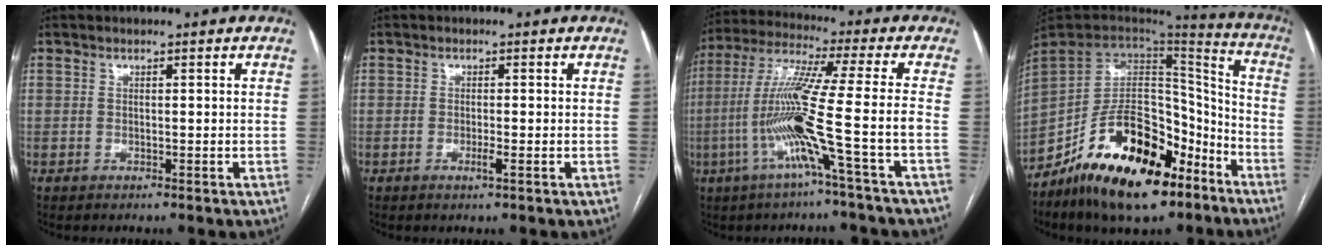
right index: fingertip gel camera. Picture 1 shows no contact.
{"total": 1.4, "force": [-0.6, 0.0, 1.3], "torque": [-0.023, -0.002, -0.011]}
{"total": 13.8, "force": [-4.4, -2.4, 12.8], "torque": [-0.256, -0.003, -0.090]}
{"total": 22.8, "force": [-13.8, 9.7, 15.4], "torque": [-0.260, 0.013, -0.230]}